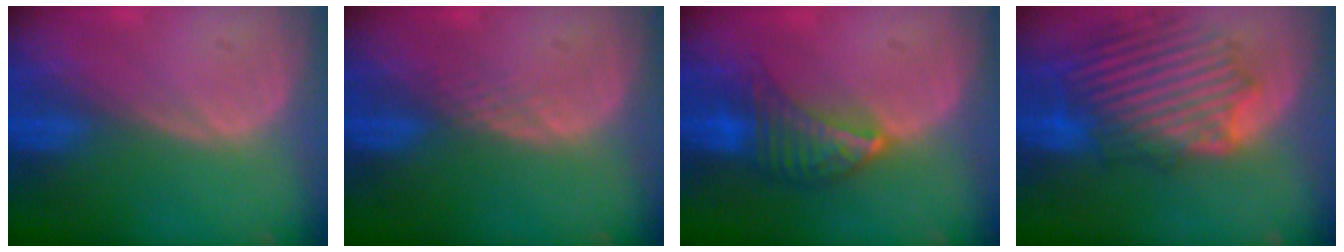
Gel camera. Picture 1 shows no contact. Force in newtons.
{"total": 1.3, "press": 1.2, "slide": 0.1}
{"total": 6.7, "press": 6.1, "slide": 2.8}
{"total": 9.9, "press": 9.8, "slide": 1.6}